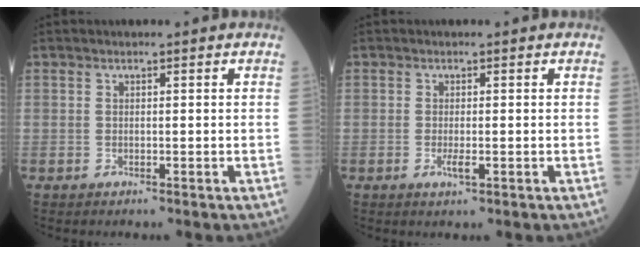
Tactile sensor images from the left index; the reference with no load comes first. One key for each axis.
{"total": 1.6, "fx": -0.4, "fy": 0.4, "fz": 1.5, "tx": -0.030, "ty": -0.002, "tz": -0.002}